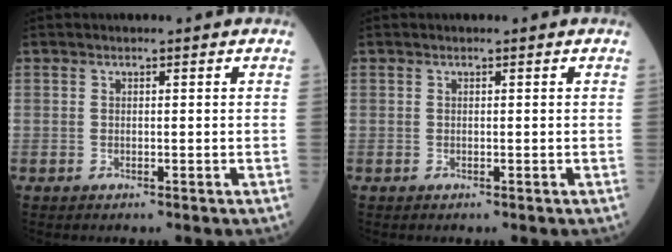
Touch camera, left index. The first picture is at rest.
{"total": 0.0}